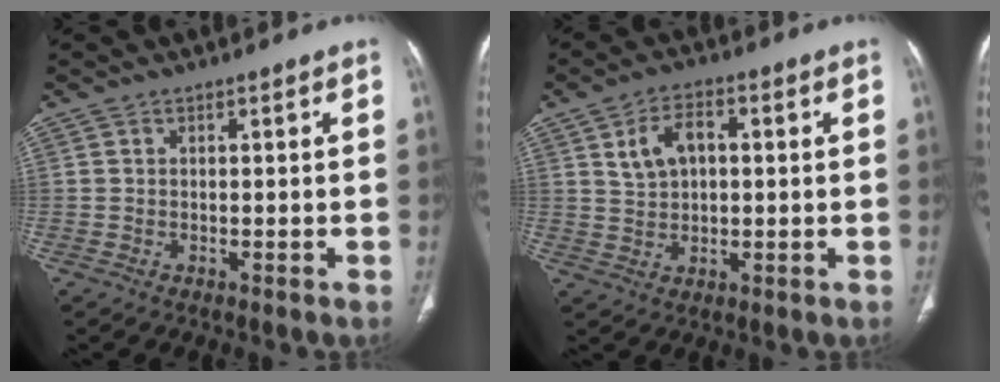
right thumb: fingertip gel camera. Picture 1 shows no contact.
{"total": 7.0, "force": [1.8, 4.4, 5.1], "torque": [-0.081, 0.008, 0.033]}